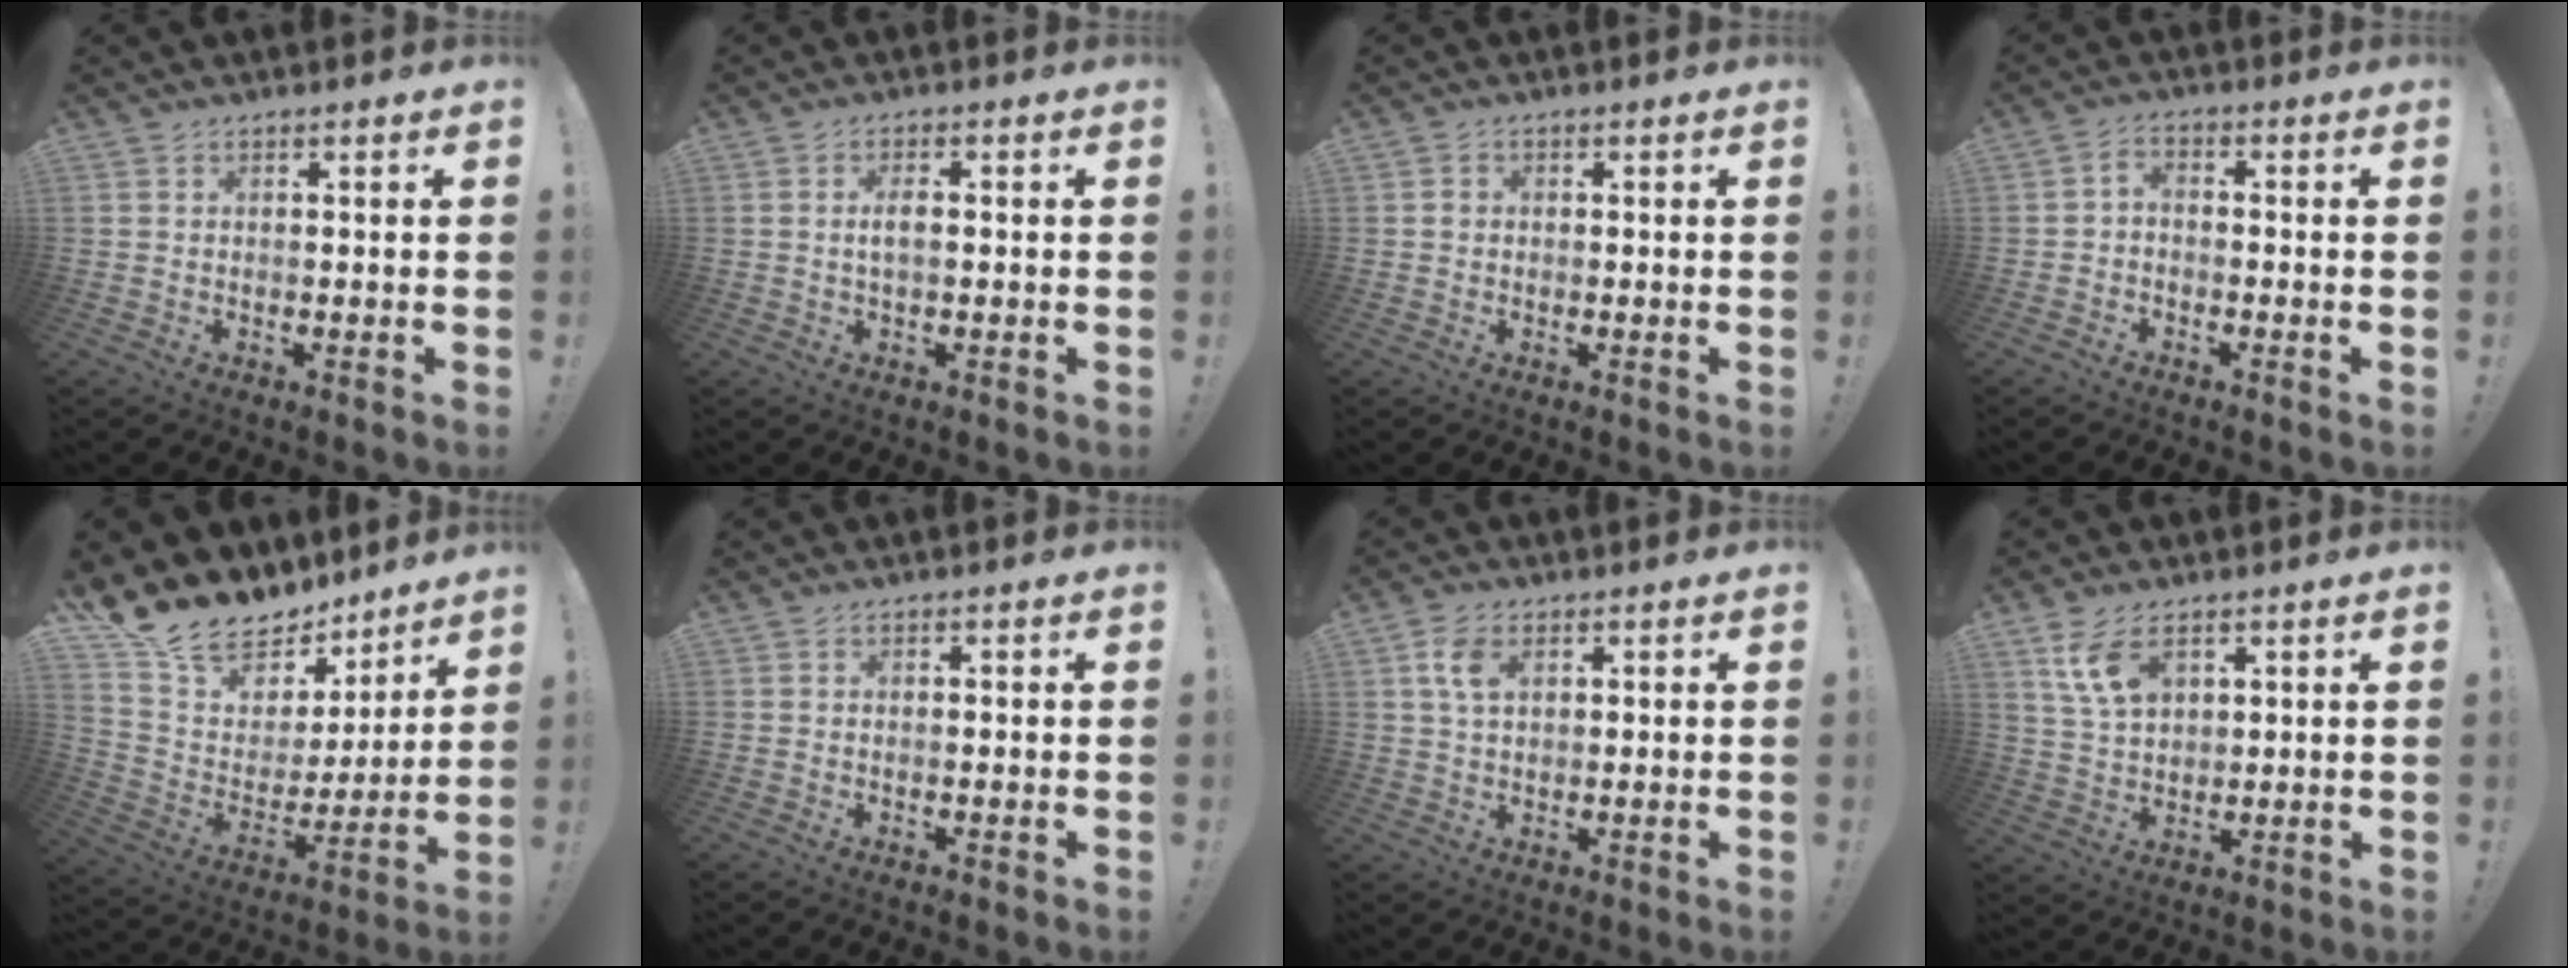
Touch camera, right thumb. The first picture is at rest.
{"total": 3.2, "force": [-0.1, 1.2, 3.0], "torque": [-0.056, 0.008, -0.003]}
{"total": 1.2, "force": [-0.1, 1.1, 0.4], "torque": [-0.014, 0.007, 0.000]}
{"total": 2.5, "force": [-1.9, 1.0, 1.3], "torque": [-0.039, 0.006, -0.039]}
{"total": 15.9, "force": [13.3, 7.8, 3.7], "torque": [-0.084, -0.102, 0.254]}
{"total": 0.0}
{"total": 5.9, "force": [2.3, 3.3, 4.3], "torque": [-0.088, 0.002, 0.042]}
{"total": 8.9, "force": [4.9, 4.8, 5.7], "torque": [-0.104, -0.018, 0.093]}